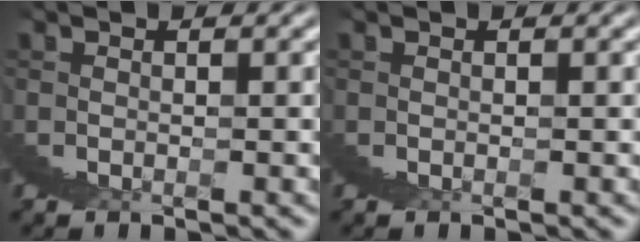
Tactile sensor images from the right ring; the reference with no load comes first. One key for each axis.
{"total": 0.0}